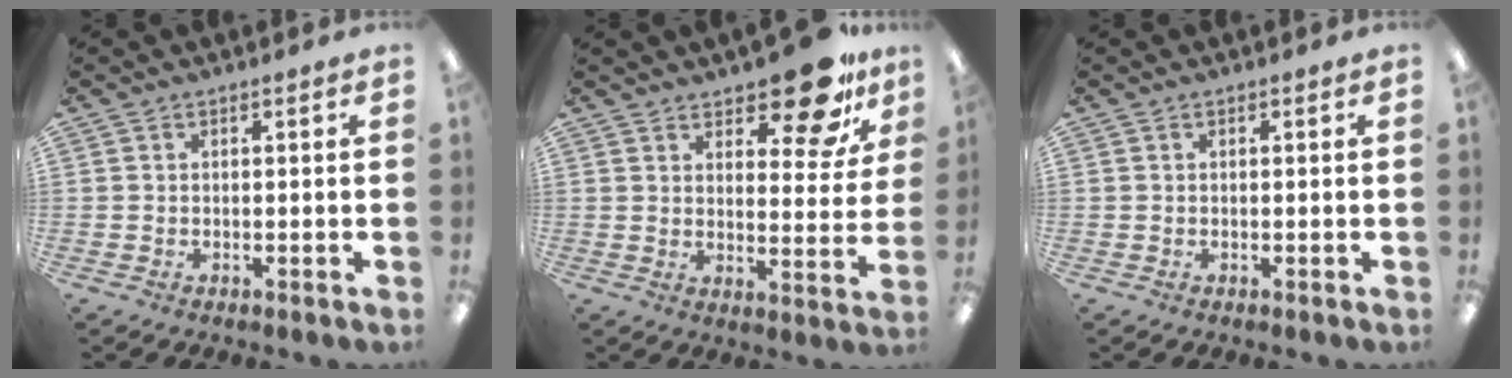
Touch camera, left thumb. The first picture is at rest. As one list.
[{"total": 13.4, "force": [10.1, 4.8, 7.3], "torque": [-0.091, -0.064, 0.173]}, {"total": 0.0}]